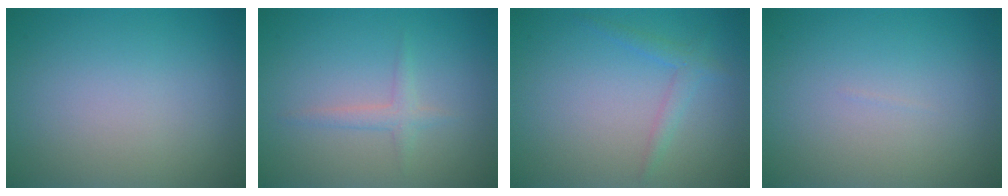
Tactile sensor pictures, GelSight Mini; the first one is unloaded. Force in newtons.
{"total": 1.3, "press": 1.3, "slide": 0.1}
{"total": 1.5, "press": 1.5, "slide": 0.1}
{"total": 0.0}